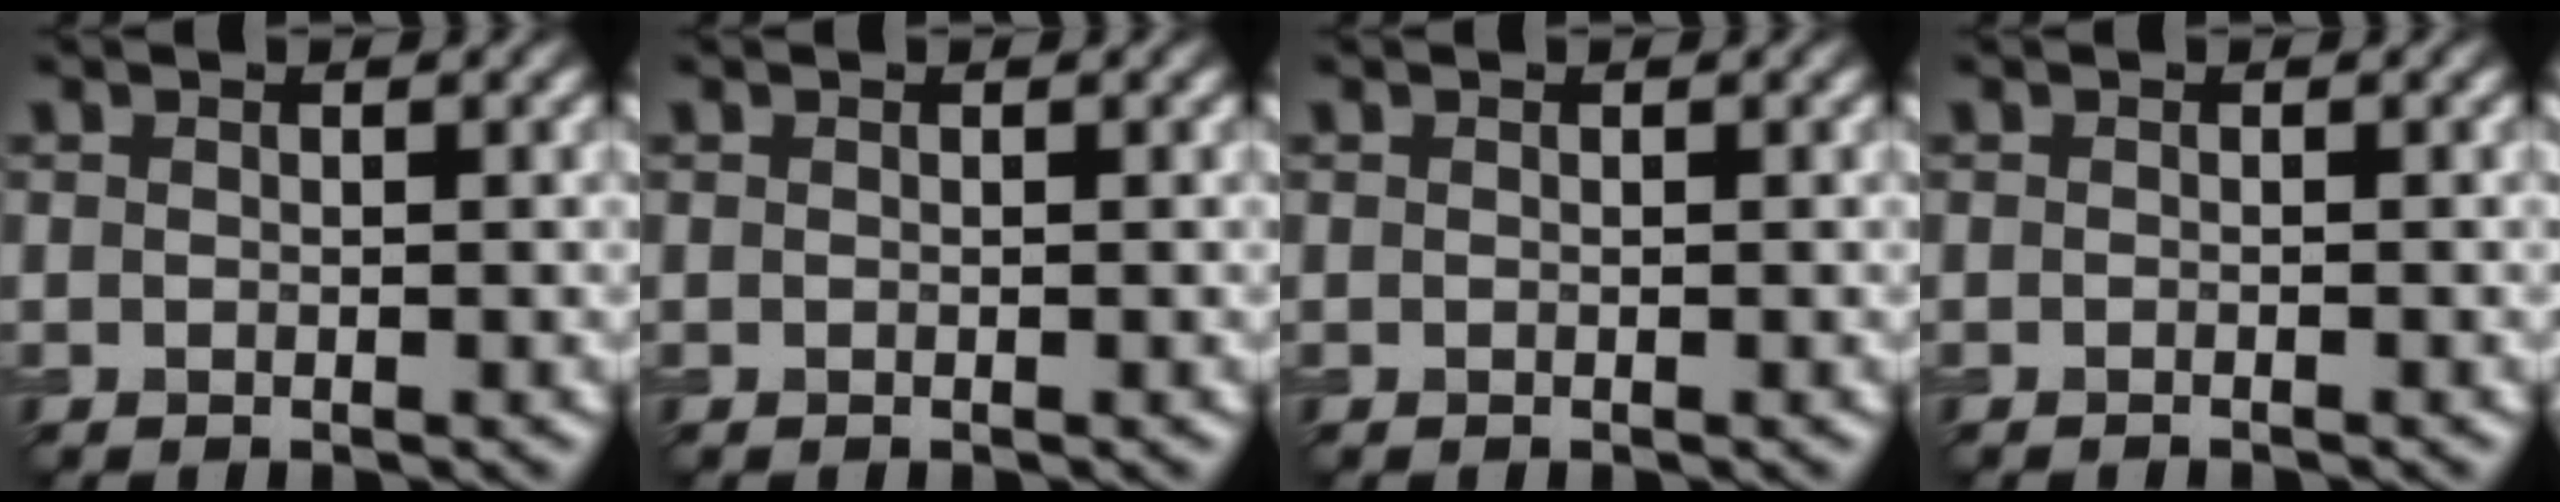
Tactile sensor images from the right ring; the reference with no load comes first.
{"total": 0.0}
{"total": 0.0}
{"total": 0.7, "force": [-0.6, 0.1, 0.3], "torque": [0.000, -0.002, -0.012]}